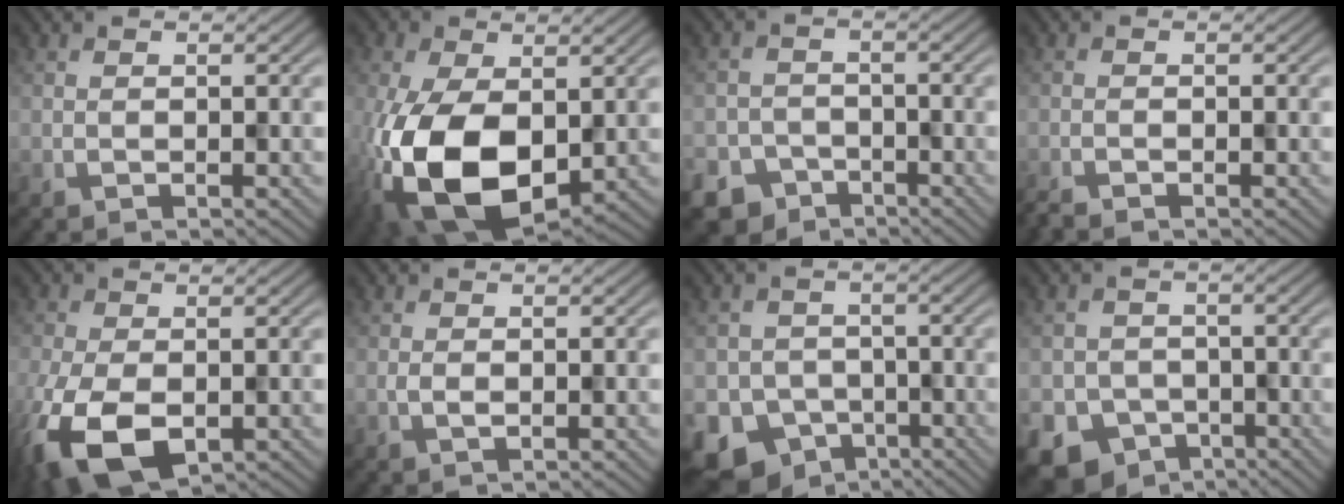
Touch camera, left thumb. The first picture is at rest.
{"total": 13.4, "force": [-3.0, 7.8, 10.4], "torque": [-0.246, -0.041, -0.042]}
{"total": 5.7, "force": [-4.5, 3.5, 0.4], "torque": [0.002, -0.005, -0.067]}
{"total": 1.6, "force": [-1.5, -0.1, 0.4], "torque": [-0.011, 0.001, -0.026]}
{"total": 11.4, "force": [-5.1, 5.9, 8.3], "torque": [-0.194, -0.048, -0.075]}
{"total": 1.0, "force": [-0.1, 0.5, 0.9], "torque": [-0.018, -0.001, -0.002]}
{"total": 10.5, "force": [-6.3, 8.1, 2.2], "torque": [-0.055, -0.038, -0.099]}
{"total": 8.2, "force": [-5.2, 6.1, 1.8], "torque": [-0.037, -0.023, -0.081]}